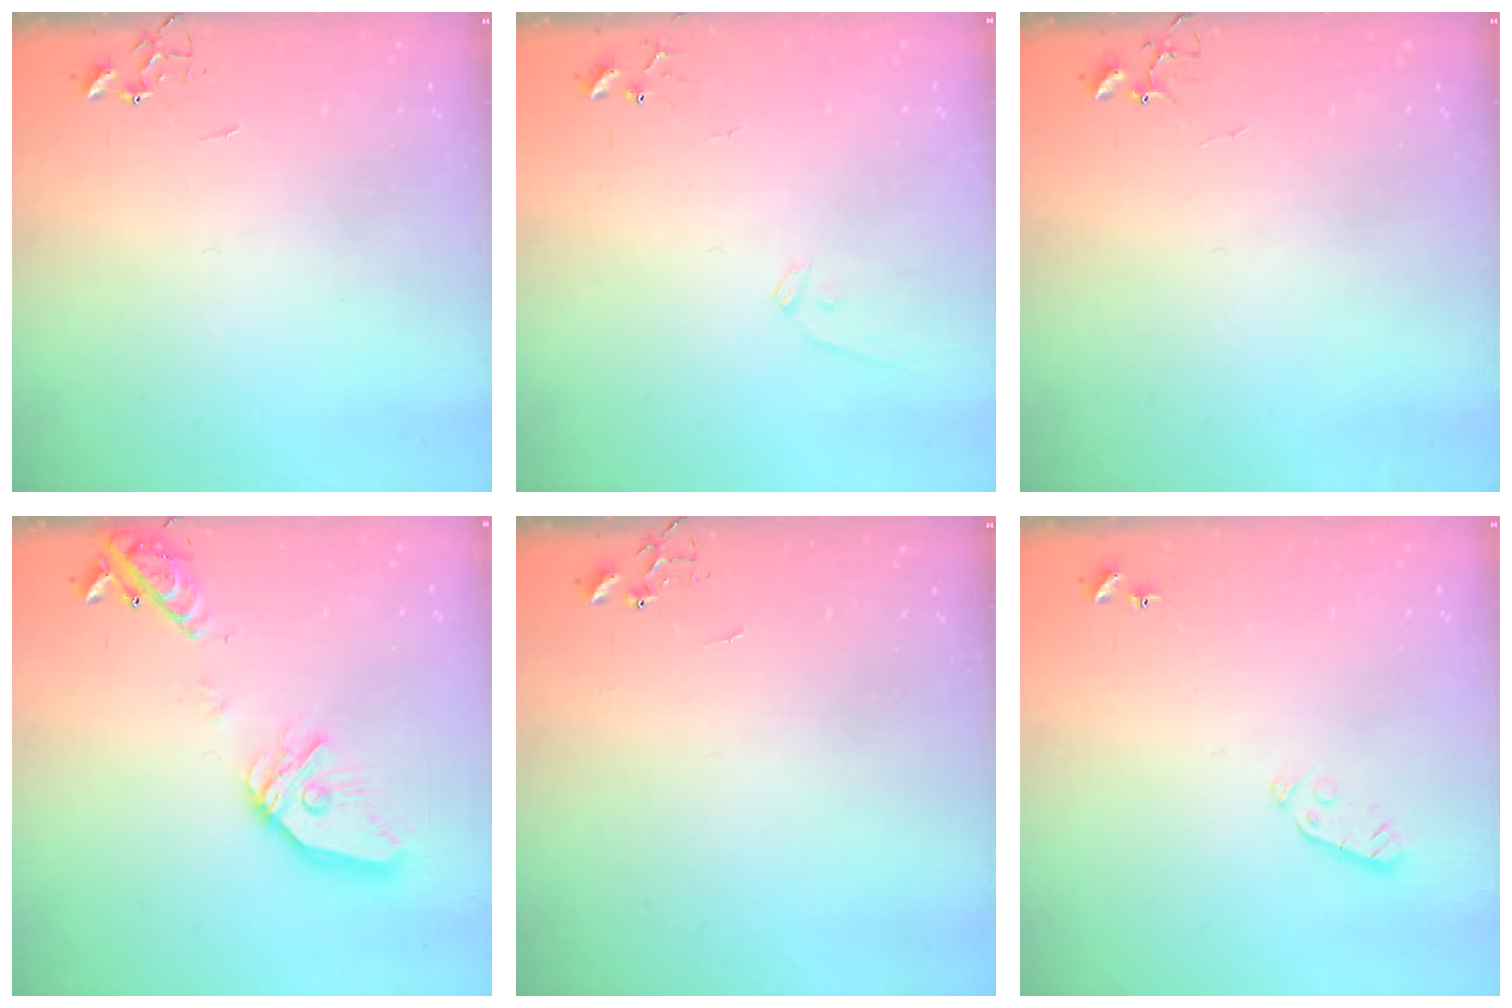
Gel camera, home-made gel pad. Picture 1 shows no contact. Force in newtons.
{"total": 6.6, "press": 6.6, "slide": 0.6}
{"total": 3.8, "press": 3.8, "slide": 0.4}
{"total": 17.0, "press": 16.8, "slide": 2.6}
{"total": 0.0}
{"total": 3.8, "press": 3.7, "slide": 0.9}